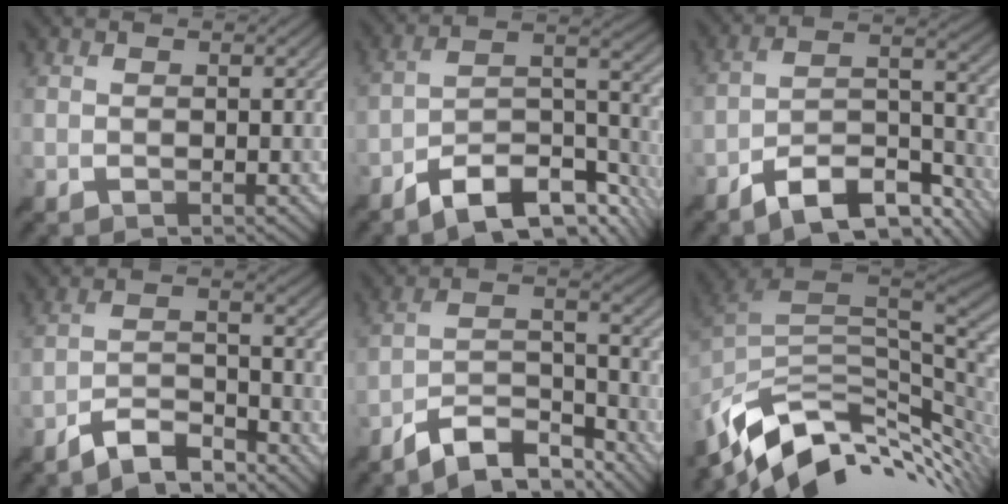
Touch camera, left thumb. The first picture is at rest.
{"total": 13.1, "force": [-9.7, 3.6, 8.1], "torque": [-0.134, -0.001, -0.176]}
{"total": 11.8, "force": [-9.0, 3.3, 6.9], "torque": [-0.115, 0.002, -0.166]}
{"total": 6.6, "force": [-5.5, 1.5, 3.2], "torque": [-0.058, 0.001, -0.110]}
{"total": 9.8, "force": [-8.3, 2.4, 4.7], "torque": [-0.079, 0.009, -0.159]}
{"total": 13.5, "force": [-3.9, 7.4, 10.6], "torque": [-0.232, -0.019, -0.061]}